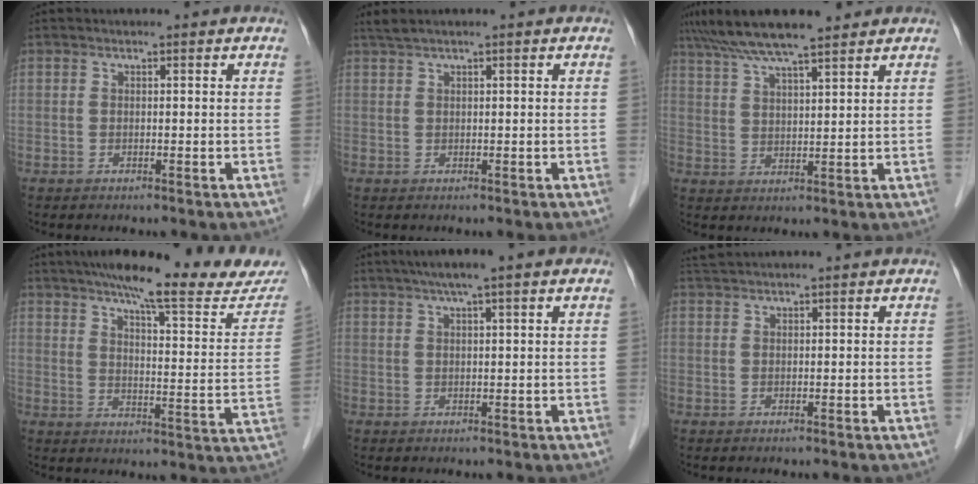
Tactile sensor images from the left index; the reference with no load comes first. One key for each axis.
{"total": 1.4, "fx": 1.1, "fy": -0.2, "fz": 0.9, "tx": -0.022, "ty": 0.020, "tz": 0.027}
{"total": 9.5, "fx": 8.0, "fy": 0.6, "fz": 5.2, "tx": -0.091, "ty": 0.030, "tz": 0.136}
{"total": 21.3, "fx": 17.9, "fy": 3.0, "fz": 11.2, "tx": -0.152, "ty": -0.019, "tz": 0.226}
{"total": 6.0, "fx": 3.7, "fy": 0.1, "fz": 4.7, "tx": -0.077, "ty": 0.031, "tz": 0.060}
{"total": 1.7, "fx": 1.6, "fy": -0.3, "fz": 0.5, "tx": -0.013, "ty": 0.017, "tz": 0.037}